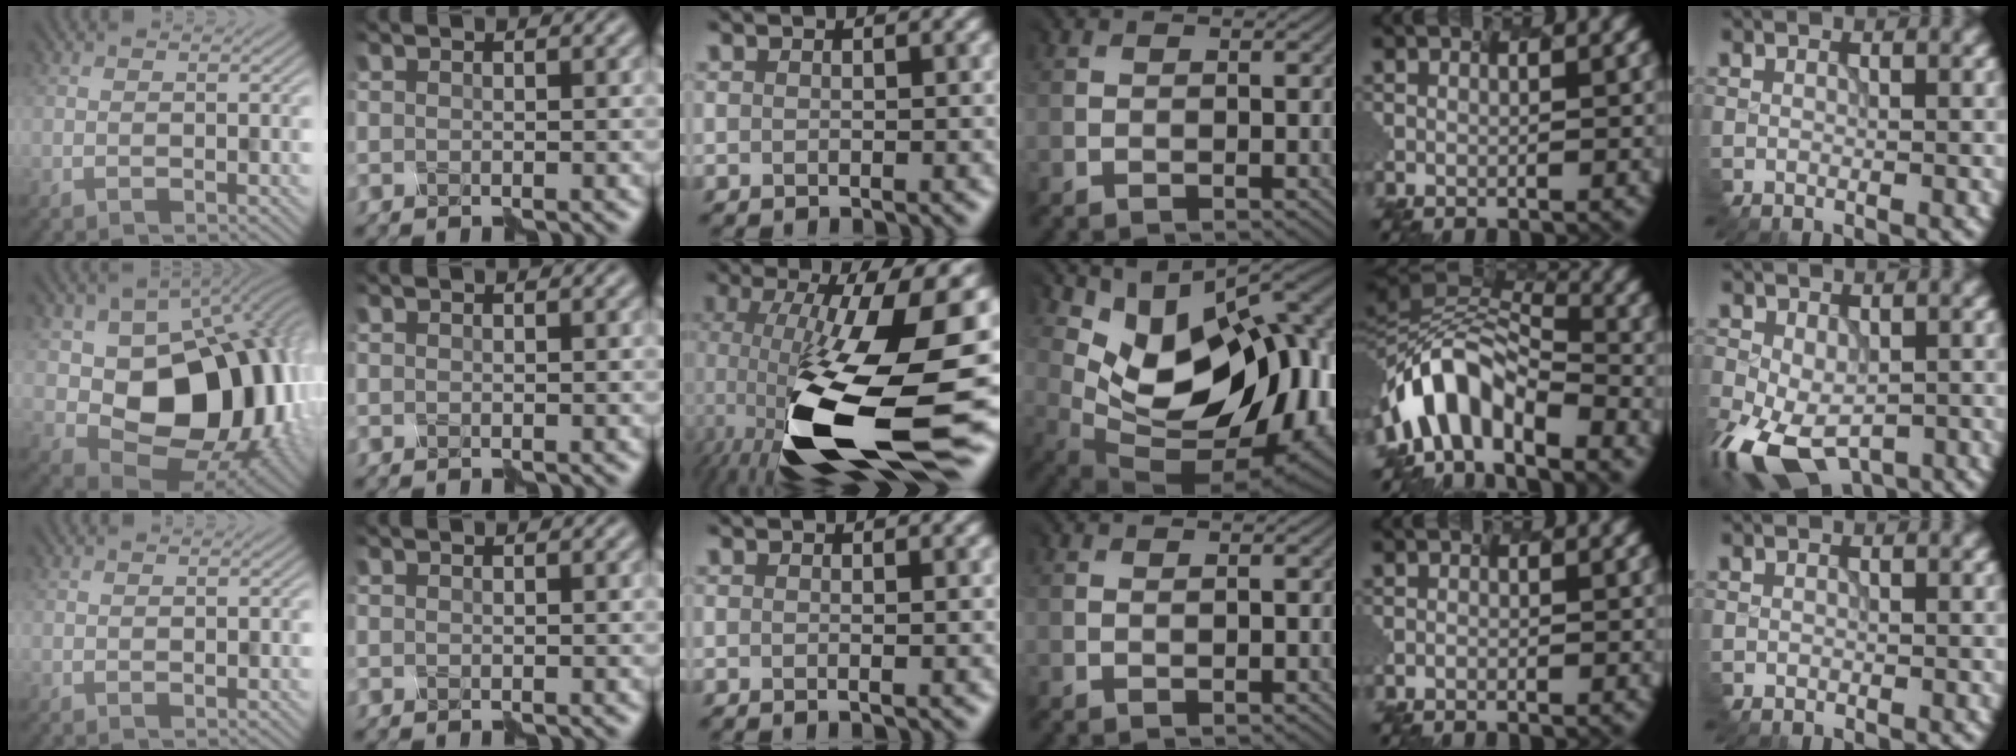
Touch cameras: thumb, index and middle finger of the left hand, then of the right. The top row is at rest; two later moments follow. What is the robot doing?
{"motion": "disassemble", "object": "markers"}